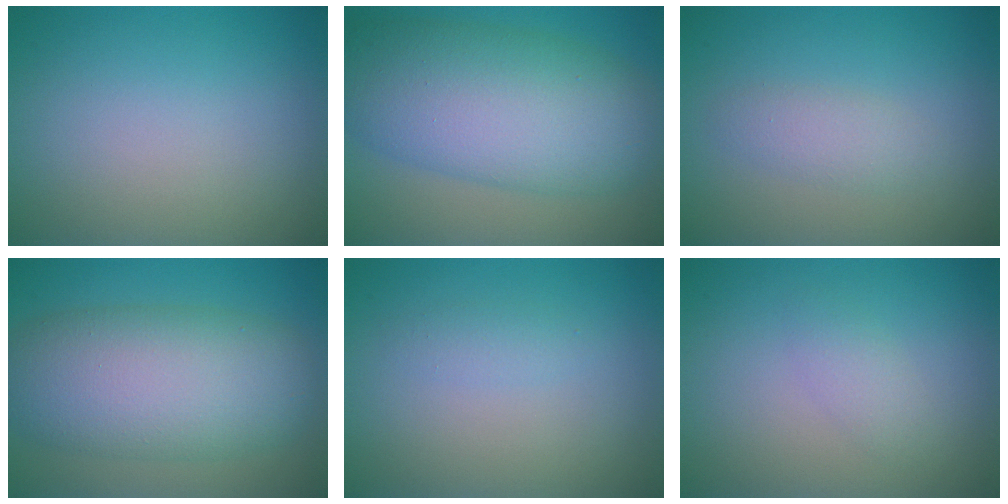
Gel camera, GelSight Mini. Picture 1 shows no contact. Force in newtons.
{"total": 11.0, "press": 11.0, "slide": 0.1}
{"total": 1.8, "press": 1.8, "slide": 0.0}
{"total": 9.4, "press": 9.4, "slide": 0.5}
{"total": 0.9, "press": 0.9, "slide": 0.0}
{"total": 2.5, "press": 2.4, "slide": 0.3}